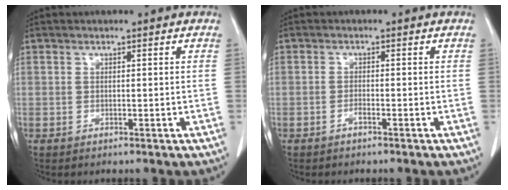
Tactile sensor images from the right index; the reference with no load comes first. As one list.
[{"total": 0.9, "force": [-0.7, 0.1, 0.6], "torque": [-0.012, 0.002, -0.014]}]